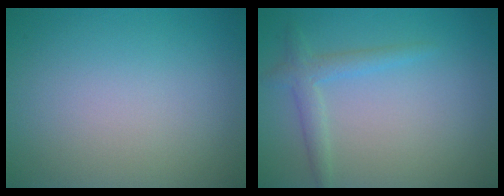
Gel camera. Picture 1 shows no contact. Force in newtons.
{"total": 2.1, "press": 2.1, "slide": 0.1}